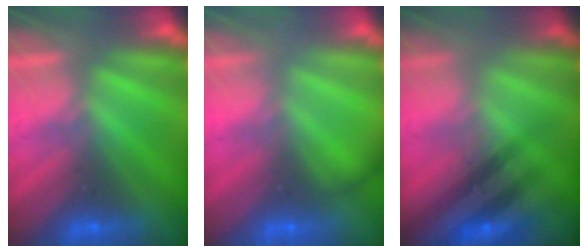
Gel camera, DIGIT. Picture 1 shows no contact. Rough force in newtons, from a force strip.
{"total": 2.1}
{"total": 2.8}